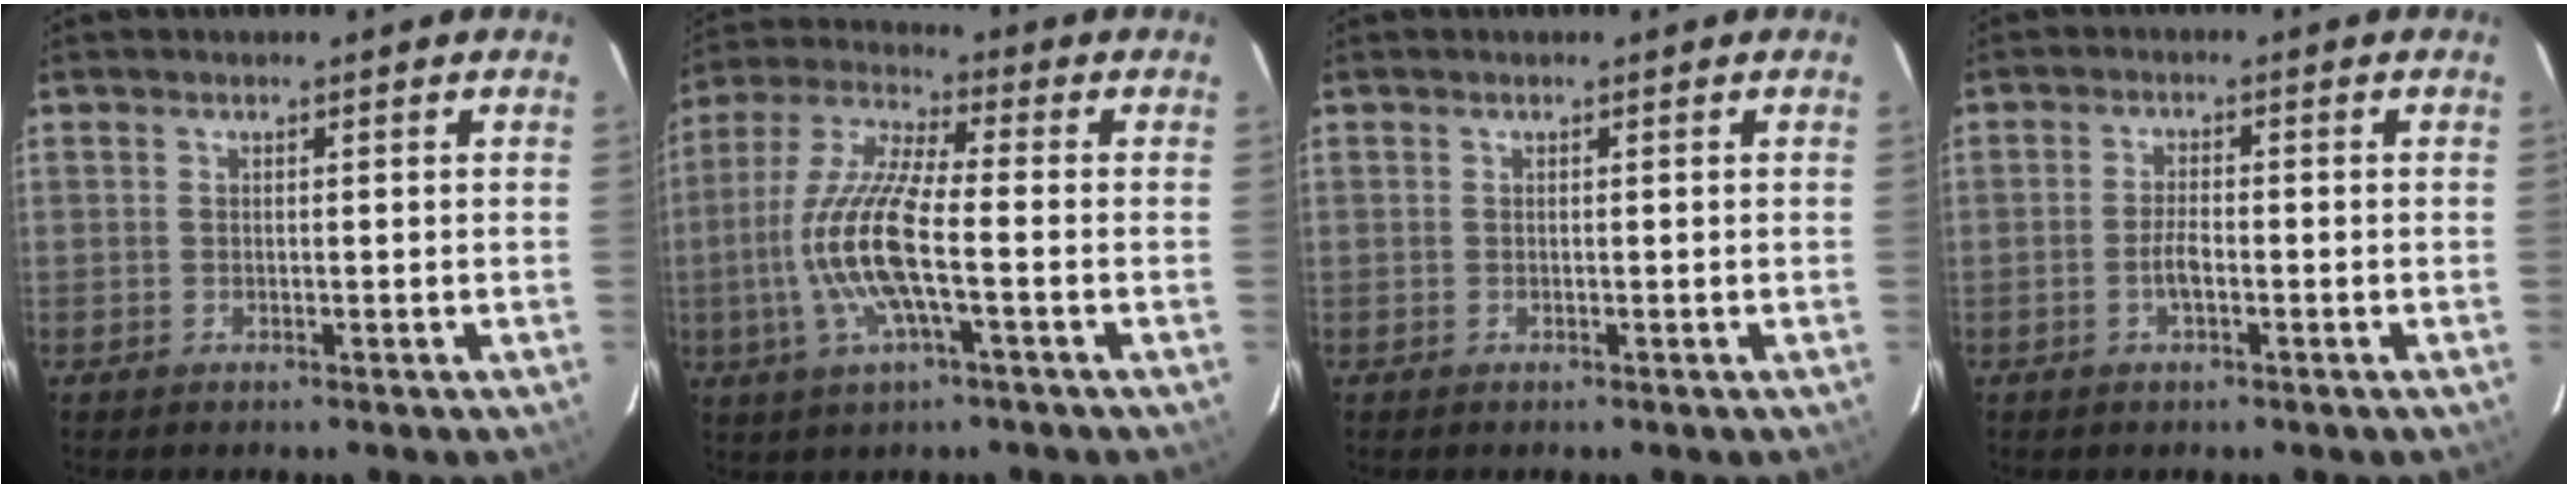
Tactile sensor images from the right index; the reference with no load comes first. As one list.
[{"total": 14.1, "force": [-3.0, 2.8, 13.5], "torque": [-0.282, -0.002, -0.062]}, {"total": 0.0}, {"total": 3.0, "force": [-1.1, 1.1, 2.5], "torque": [-0.053, 0.002, -0.021]}]